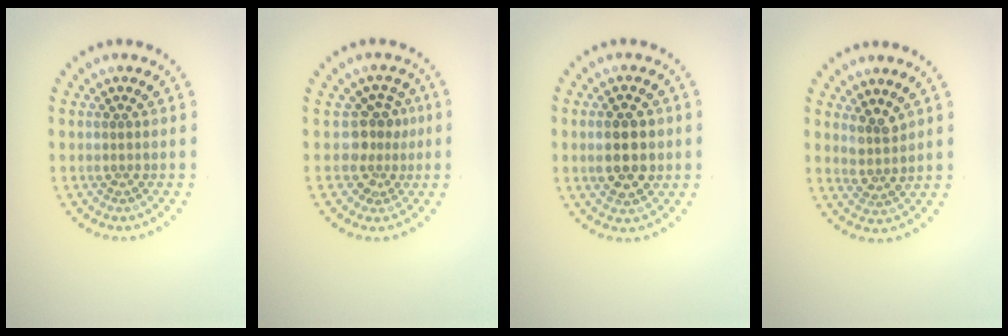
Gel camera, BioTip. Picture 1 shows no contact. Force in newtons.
{"total": 2.8, "press": 1.9, "slide": 2.0}
{"total": 4.6, "press": 4.6, "slide": 0.2}
{"total": 2.2, "press": 1.7, "slide": 1.3}